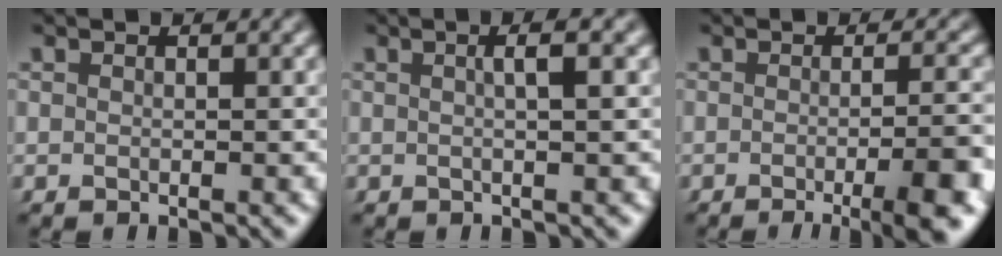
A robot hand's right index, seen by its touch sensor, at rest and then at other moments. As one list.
[{"total": 2.2, "force": [0.4, -0.2, 2.1], "torque": [-0.028, 0.009, 0.004]}, {"total": 6.8, "force": [-3.2, 1.6, 5.8], "torque": [-0.067, -0.001, -0.055]}]